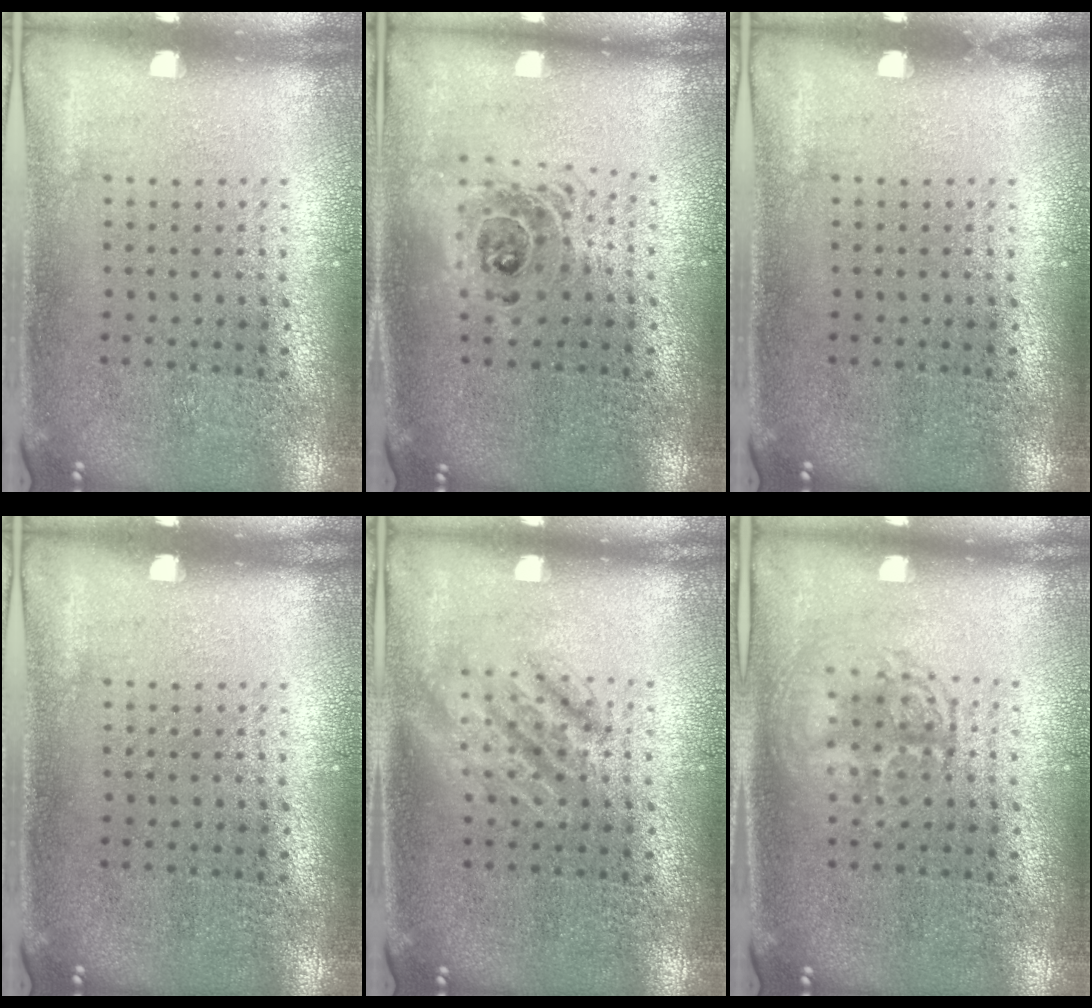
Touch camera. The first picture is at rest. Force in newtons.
{"total": 1.5, "press": 1.3, "slide": 0.9}
{"total": 0.0}
{"total": 0.0}
{"total": 2.3, "press": 2.2, "slide": 0.3}
{"total": 1.3, "press": 1.3, "slide": 0.1}